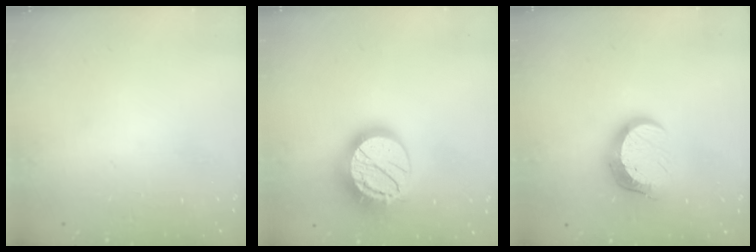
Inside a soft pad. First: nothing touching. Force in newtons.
{"total": 19.3, "press": 19.2, "slide": 1.1}
{"total": 11.6, "press": 11.6, "slide": 0.9}